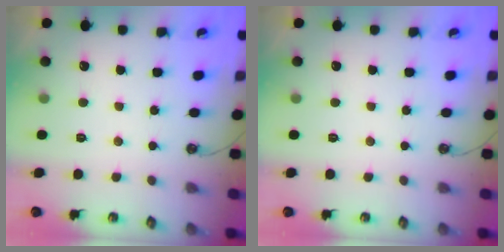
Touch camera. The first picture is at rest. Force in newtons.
{"total": 0.0}